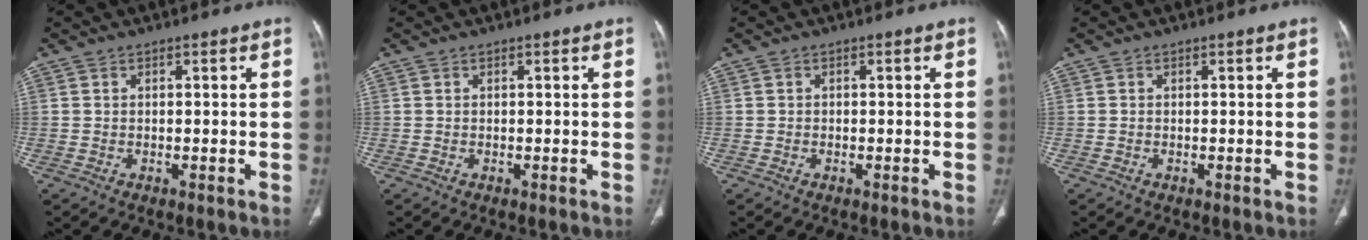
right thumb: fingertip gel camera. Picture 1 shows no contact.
{"total": 0.0}
{"total": 0.0}
{"total": 0.0}